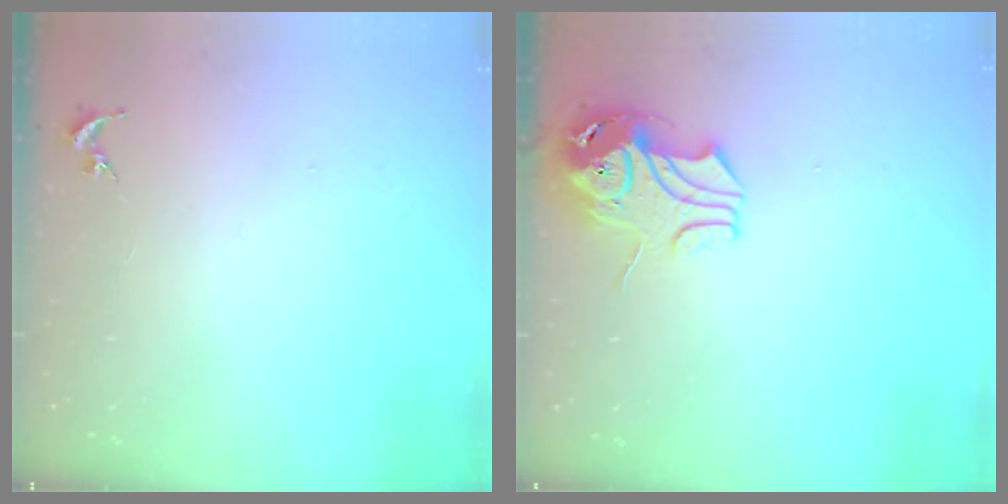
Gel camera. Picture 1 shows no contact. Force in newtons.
{"total": 9.5, "press": 9.4, "slide": 1.2}